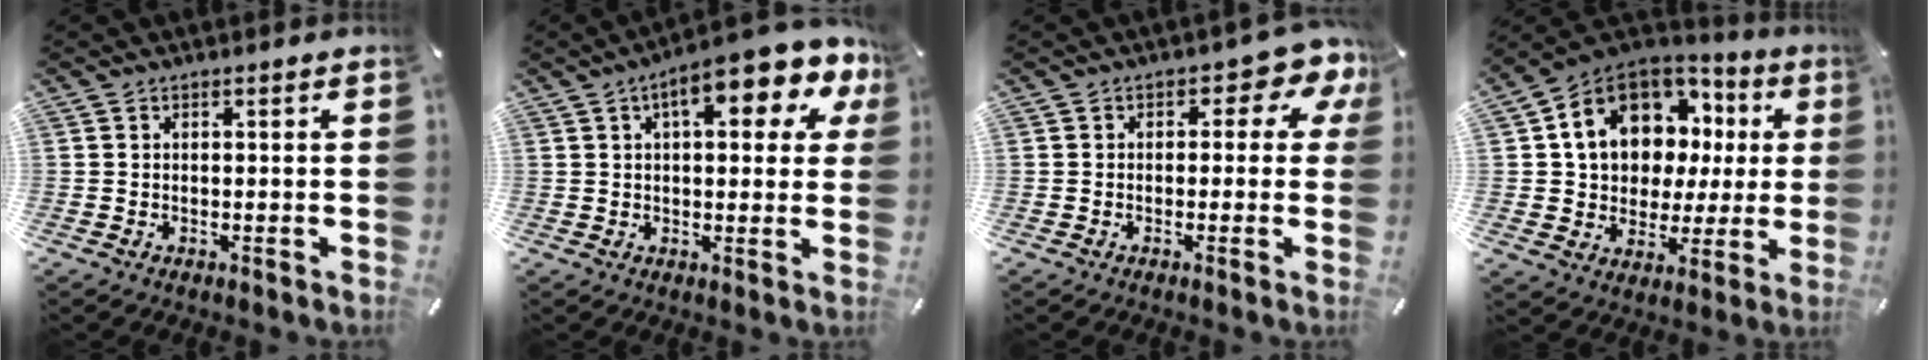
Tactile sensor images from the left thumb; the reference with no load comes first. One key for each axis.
{"total": 13.2, "fx": 6.5, "fy": 5.0, "fz": 10.4, "tx": -0.144, "ty": -0.023, "tz": 0.102}
{"total": 6.4, "fx": 1.9, "fy": 3.5, "fz": 5.0, "tx": -0.060, "ty": -0.011, "tz": 0.025}
{"total": 16.3, "fx": 6.3, "fy": 12.5, "fz": 8.4, "tx": -0.168, "ty": -0.029, "tz": 0.124}